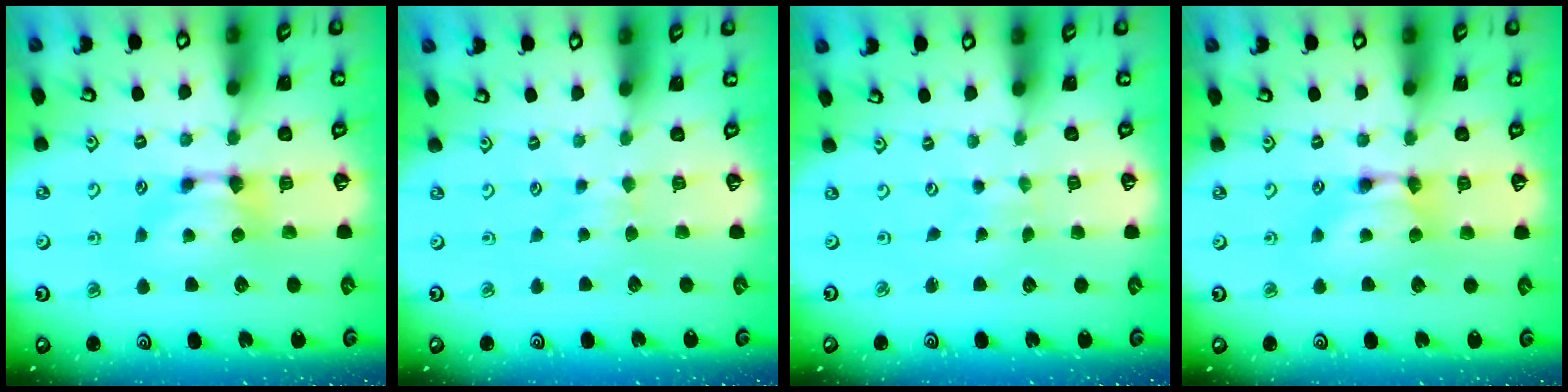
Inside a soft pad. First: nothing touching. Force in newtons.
{"total": 2.1, "press": 2.1, "slide": 0.3}
{"total": 5.7, "press": 5.7, "slide": 0.2}
{"total": 1.8, "press": 1.8, "slide": 0.2}